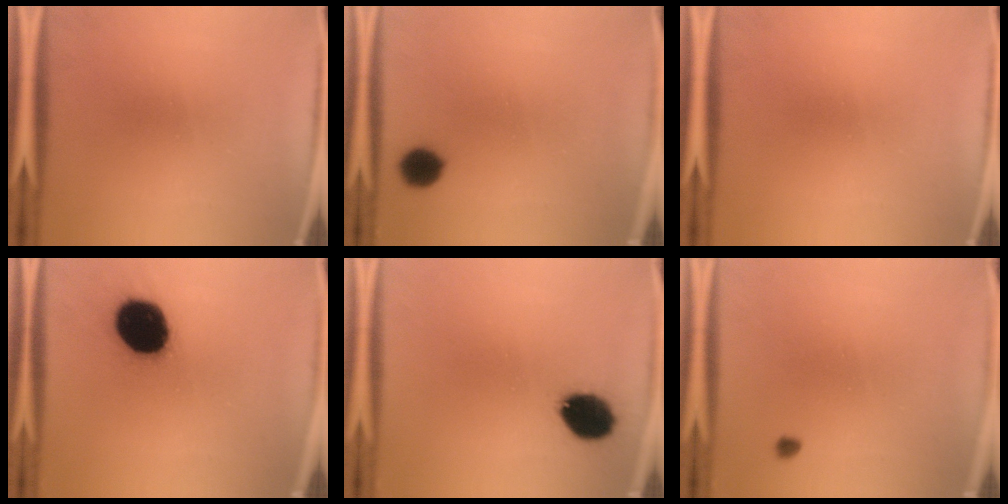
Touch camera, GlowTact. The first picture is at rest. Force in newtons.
{"total": 6.2}
{"total": 0.0}
{"total": 19.6}
{"total": 10.9}
{"total": 0.9}